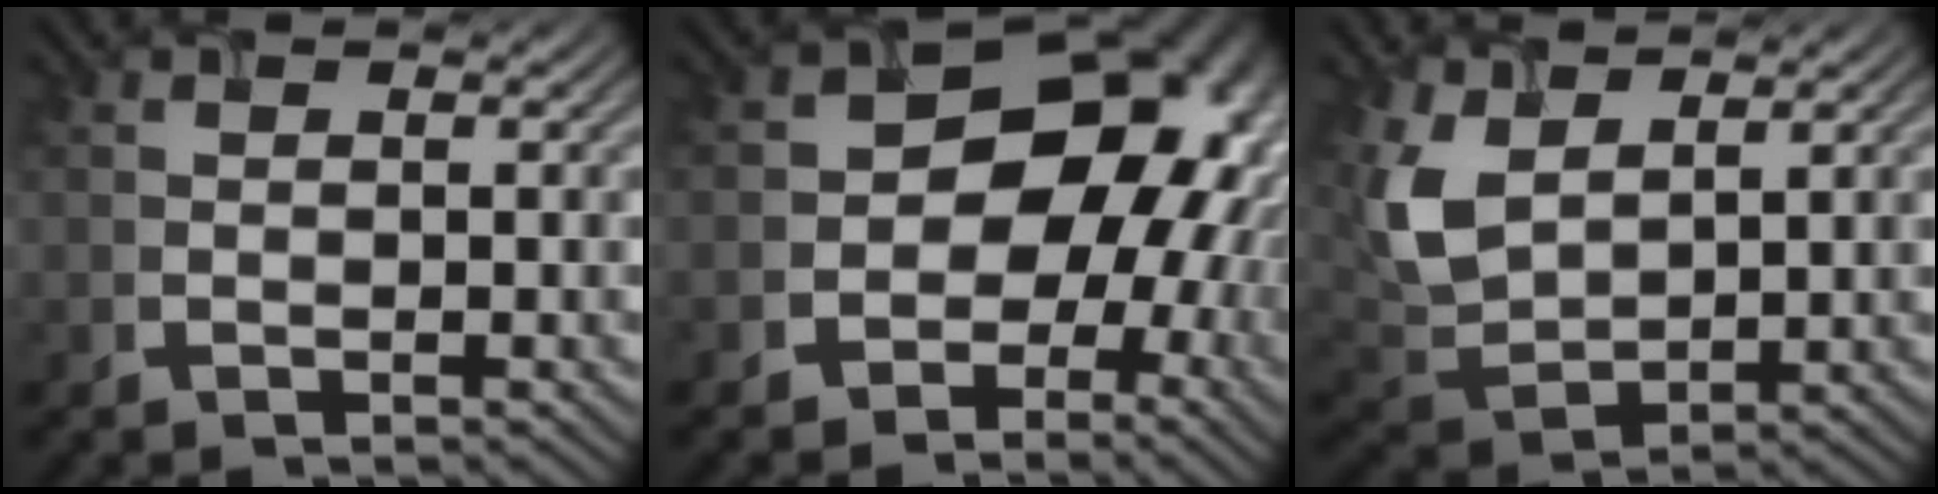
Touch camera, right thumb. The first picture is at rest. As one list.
[{"total": 12.7, "force": [-1.6, 9.9, 7.9], "torque": [-0.070, -0.009, -0.034]}, {"total": 7.2, "force": [3.8, 3.7, 4.9], "torque": [-0.138, -0.004, 0.086]}]